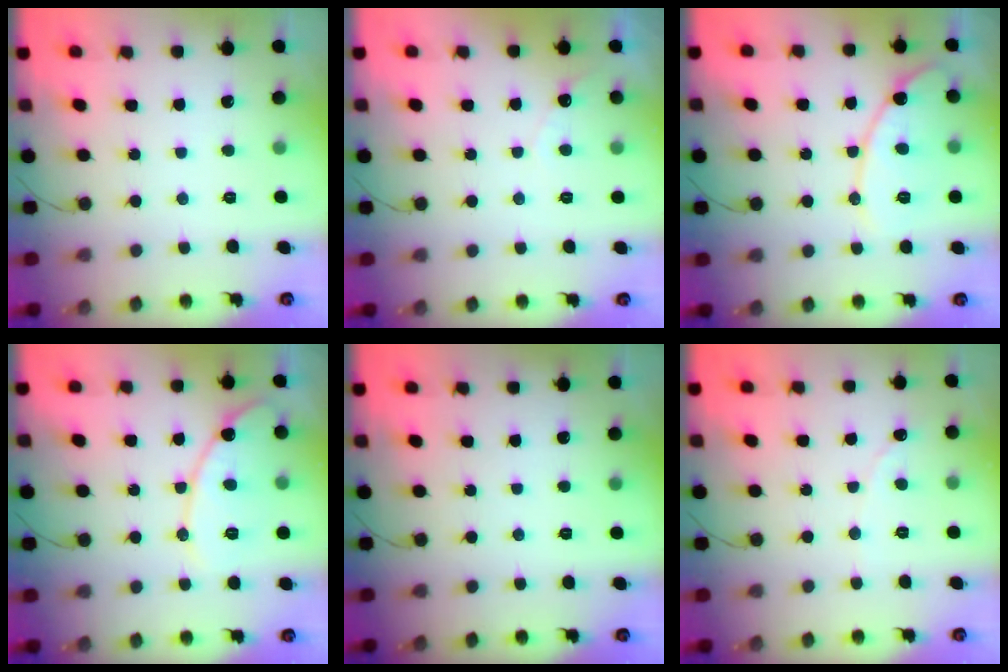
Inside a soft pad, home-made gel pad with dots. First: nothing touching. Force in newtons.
{"total": 3.8, "press": 3.8, "slide": 0.3}
{"total": 12.5, "press": 12.5, "slide": 0.6}
{"total": 12.5, "press": 12.5, "slide": 0.6}
{"total": 0.0}
{"total": 0.0}